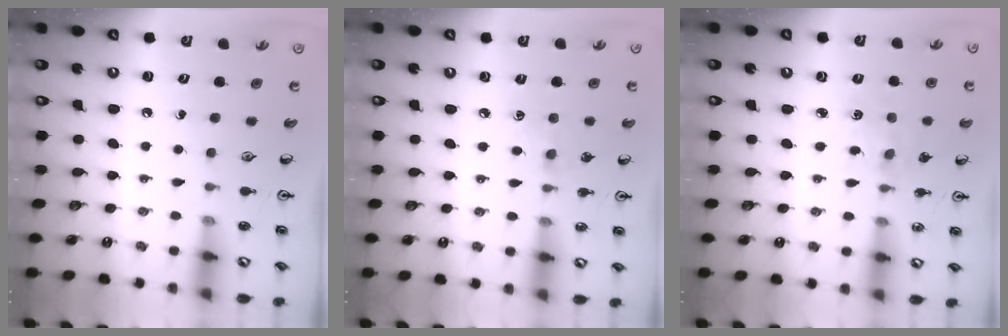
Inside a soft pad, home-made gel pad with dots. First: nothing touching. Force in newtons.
{"total": 6.0, "press": 6.0, "slide": 0.7}
{"total": 4.0, "press": 3.9, "slide": 0.5}